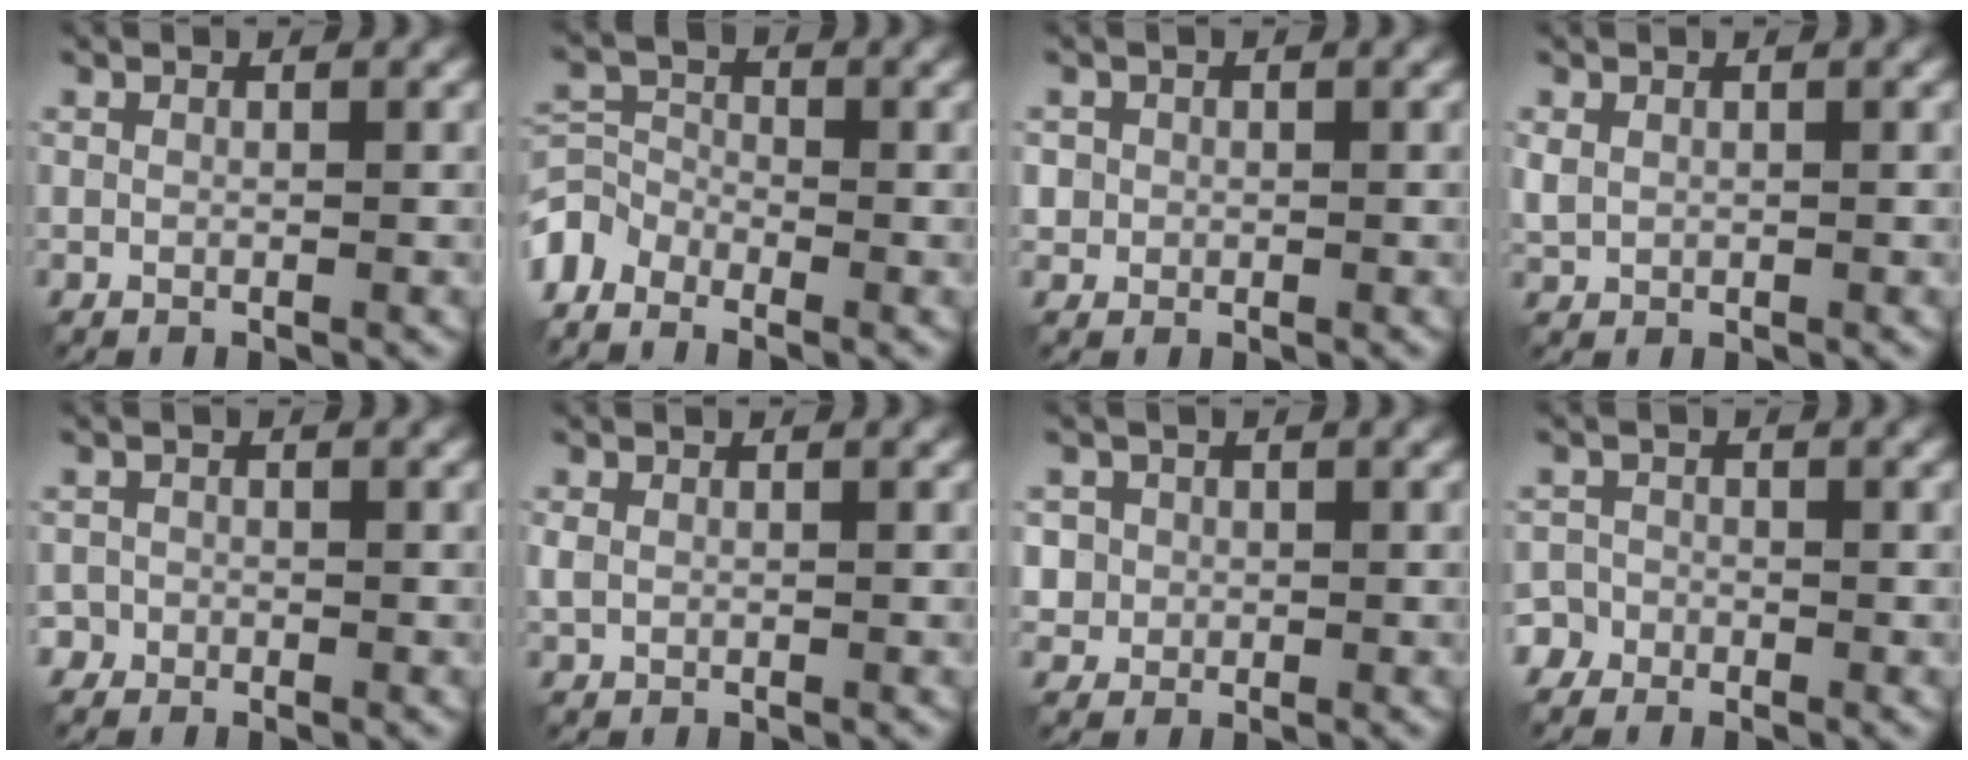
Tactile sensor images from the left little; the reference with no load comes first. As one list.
[{"total": 3.8, "force": [-3.1, 1.9, 1.0], "torque": [-0.021, -0.004, -0.076]}, {"total": 1.1, "force": [0.1, 1.1, 0.0], "torque": [0.010, -0.004, 0.004]}, {"total": 1.2, "force": [0.4, 0.9, 0.6], "torque": [-0.016, 0.001, 0.011]}, {"total": 1.3, "force": [-0.8, 1.0, -0.2], "torque": [0.009, 0.008, -0.014]}, {"total": 1.1, "force": [0.1, 0.9, 0.6], "torque": [-0.015, 0.001, 0.002]}, {"total": 2.5, "force": [0.3, 2.4, 0.4], "torque": [-0.006, 0.005, 0.016]}, {"total": 3.2, "force": [-2.3, 2.1, 0.1], "torque": [0.014, -0.001, -0.046]}]